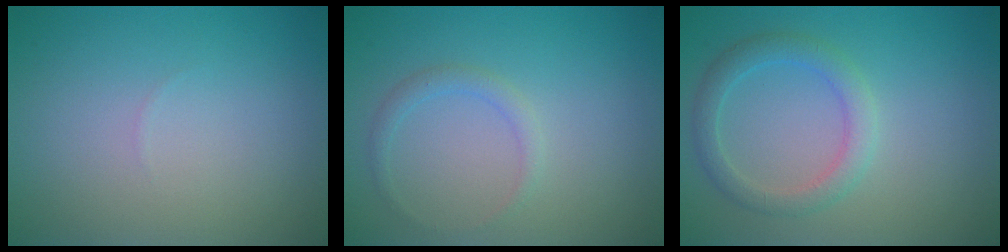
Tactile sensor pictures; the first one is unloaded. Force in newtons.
{"total": 1.2, "press": 1.2, "slide": 0.2}
{"total": 2.7, "press": 2.7, "slide": 0.2}